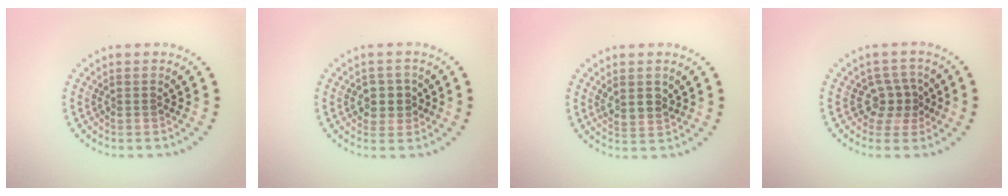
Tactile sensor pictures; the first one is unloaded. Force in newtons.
{"total": 2.4, "press": 2.3, "slide": 0.8}
{"total": 2.0, "press": 1.8, "slide": 0.8}
{"total": 2.4, "press": 1.9, "slide": 1.6}